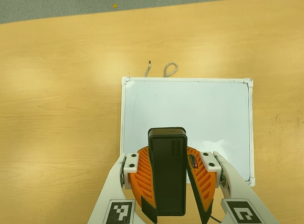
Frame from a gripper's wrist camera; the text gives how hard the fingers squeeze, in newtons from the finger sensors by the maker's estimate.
{"total": 11.3, "left": 10.5, "right": 12.1}